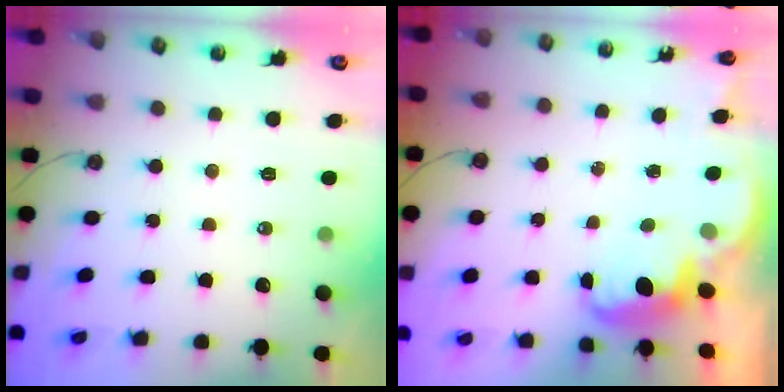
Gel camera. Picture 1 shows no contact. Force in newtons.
{"total": 2.7, "press": 2.6, "slide": 0.7}